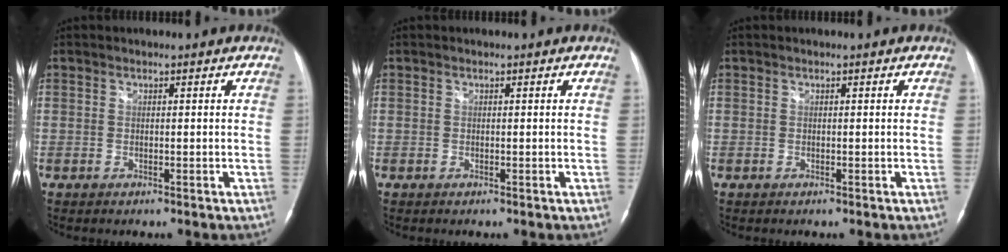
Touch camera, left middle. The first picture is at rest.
{"total": 0.0}
{"total": 0.0}